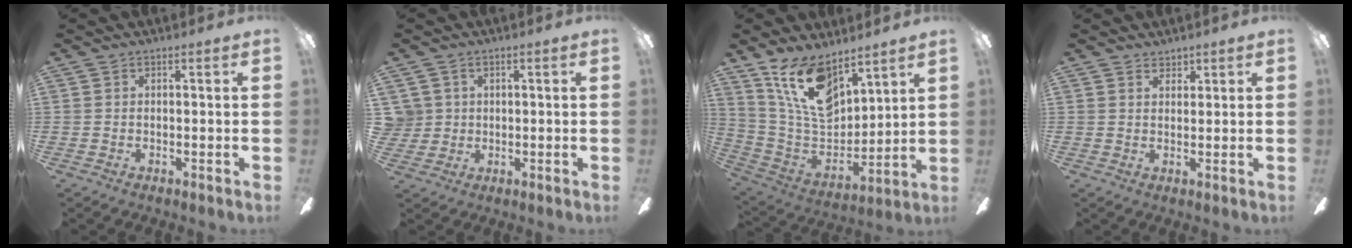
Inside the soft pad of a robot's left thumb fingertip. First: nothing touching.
{"total": 3.8, "force": [0.9, 3.7, 0.2], "torque": [-0.009, 0.008, 0.018]}
{"total": 16.8, "force": [11.2, 8.3, 9.3], "torque": [-0.201, -0.056, 0.211]}
{"total": 2.3, "force": [1.8, 1.3, 0.3], "torque": [0.000, -0.004, 0.034]}